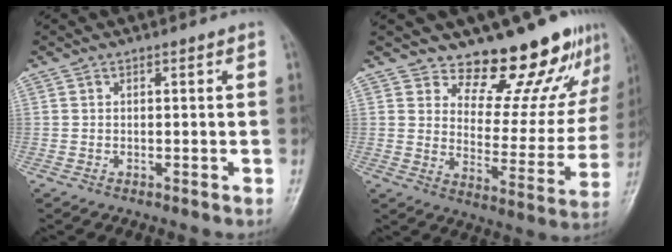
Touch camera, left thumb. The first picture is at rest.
{"total": 15.7, "force": [13.5, 6.0, 5.3], "torque": [-0.012, -0.117, 0.181]}